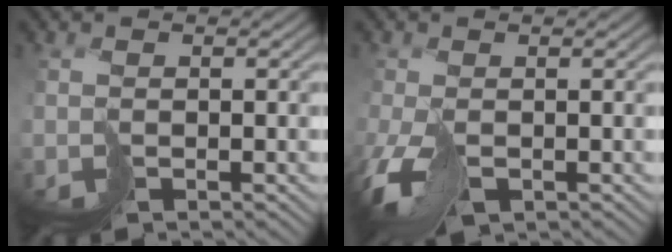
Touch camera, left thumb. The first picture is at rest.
{"total": 4.9, "force": [-2.2, 2.3, 3.7], "torque": [-0.073, -0.008, -0.037]}